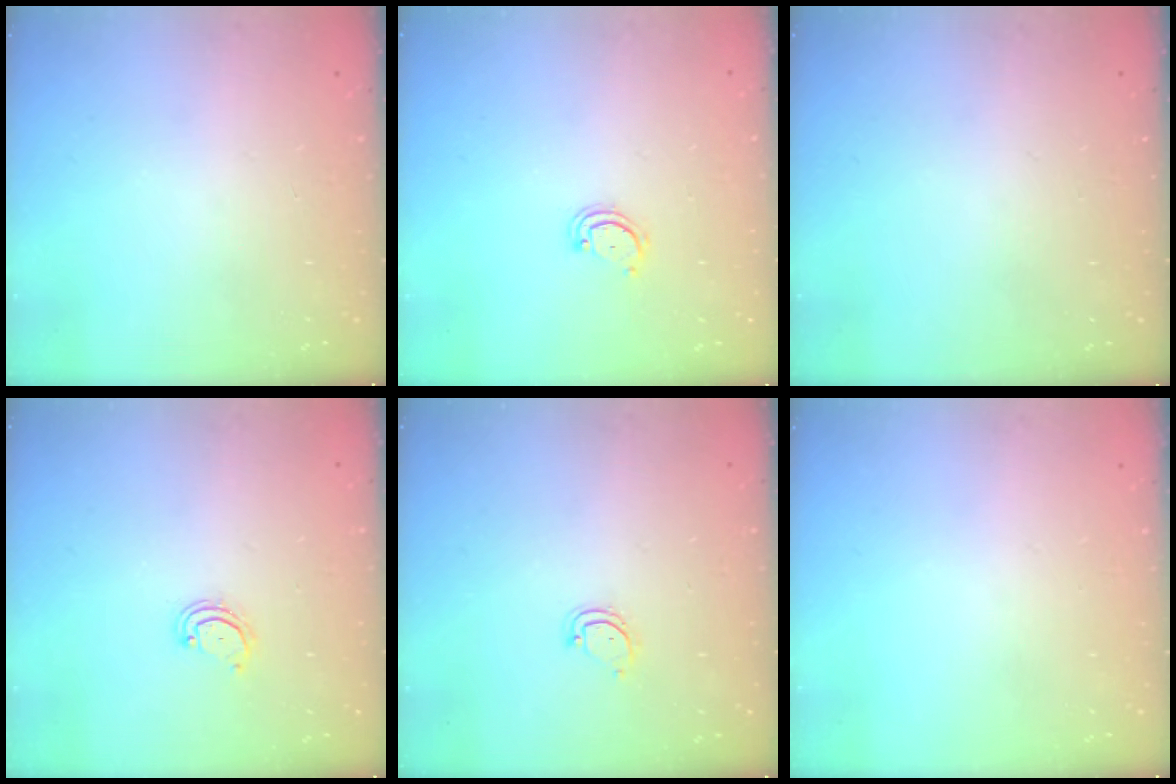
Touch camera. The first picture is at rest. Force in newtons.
{"total": 2.6, "press": 2.6, "slide": 0.3}
{"total": 0.0}
{"total": 2.8, "press": 2.8, "slide": 0.2}
{"total": 3.9, "press": 3.9, "slide": 0.2}
{"total": 0.0}